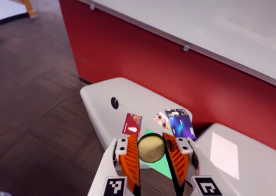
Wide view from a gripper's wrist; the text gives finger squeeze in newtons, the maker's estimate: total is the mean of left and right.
{"total": 11.8, "left": 13.7, "right": 9.9}